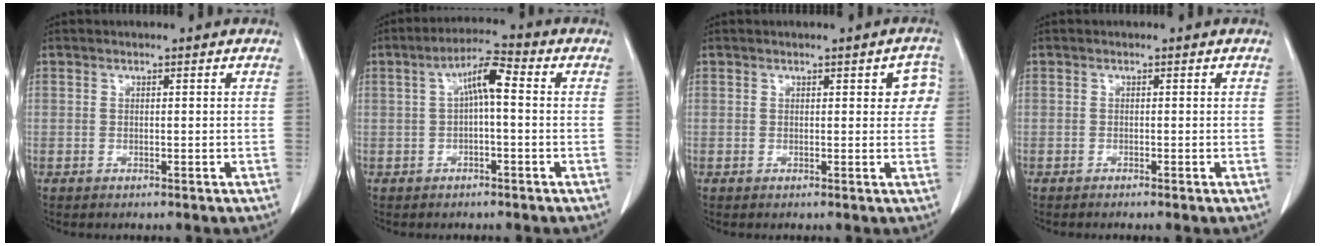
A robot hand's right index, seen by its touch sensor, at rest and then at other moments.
{"total": 5.7, "force": [0.5, 1.1, 5.5], "torque": [-0.100, 0.022, 0.008]}
{"total": 3.5, "force": [1.0, 1.5, 3.0], "torque": [-0.018, 0.008, 0.005]}
{"total": 0.6, "force": [-0.5, -0.1, 0.3], "torque": [-0.007, 0.000, -0.009]}